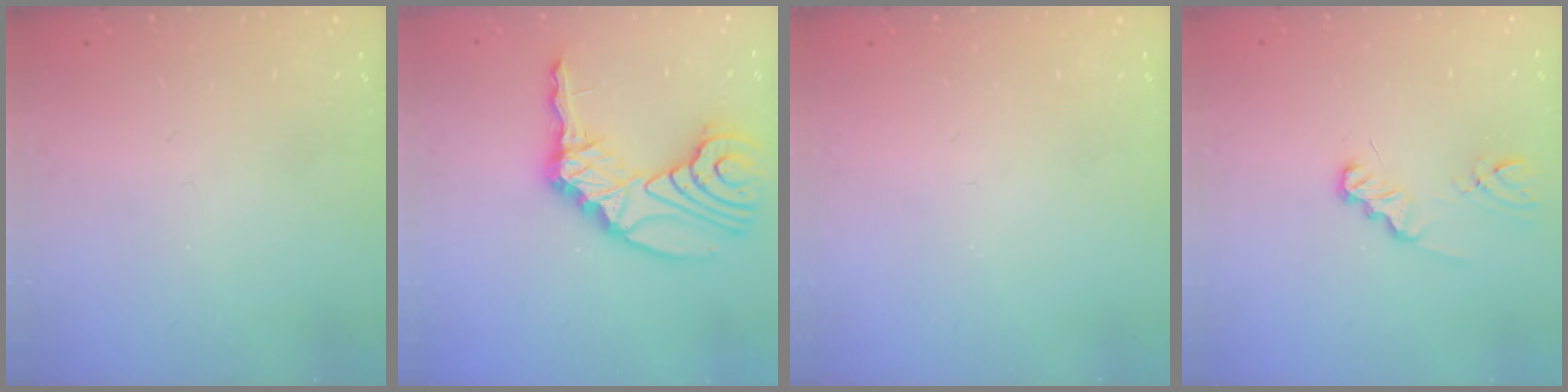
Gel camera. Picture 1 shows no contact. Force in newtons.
{"total": 18.5, "press": 18.2, "slide": 3.2}
{"total": 0.0}
{"total": 2.1, "press": 2.1, "slide": 0.3}